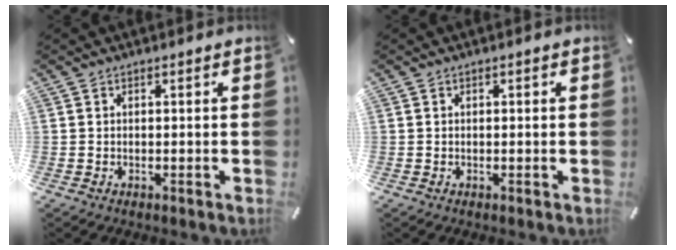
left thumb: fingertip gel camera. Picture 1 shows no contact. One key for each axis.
{"total": 0.0}